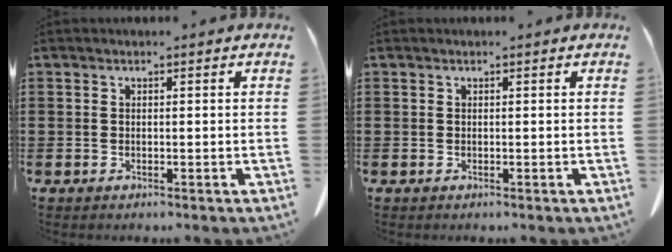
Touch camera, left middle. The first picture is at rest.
{"total": 0.0}